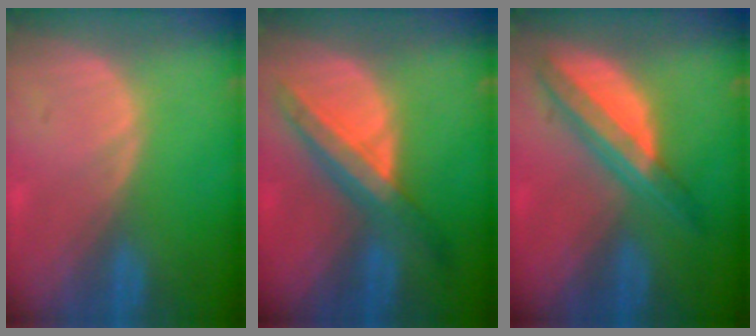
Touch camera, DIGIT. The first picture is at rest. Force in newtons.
{"total": 8.0, "press": 7.1, "slide": 3.6}
{"total": 7.4, "press": 6.2, "slide": 3.9}